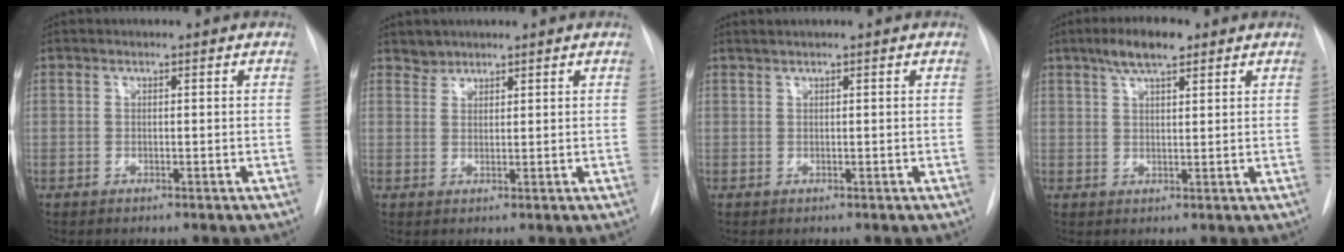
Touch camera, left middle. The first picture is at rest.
{"total": 1.7, "force": [1.5, 0.7, -0.3], "torque": [0.013, 0.002, 0.023]}
{"total": 0.9, "force": [0.7, -0.2, 0.5], "torque": [-0.012, 0.009, 0.019]}
{"total": 5.6, "force": [3.7, 1.6, 3.9], "torque": [-0.076, 0.012, 0.063]}